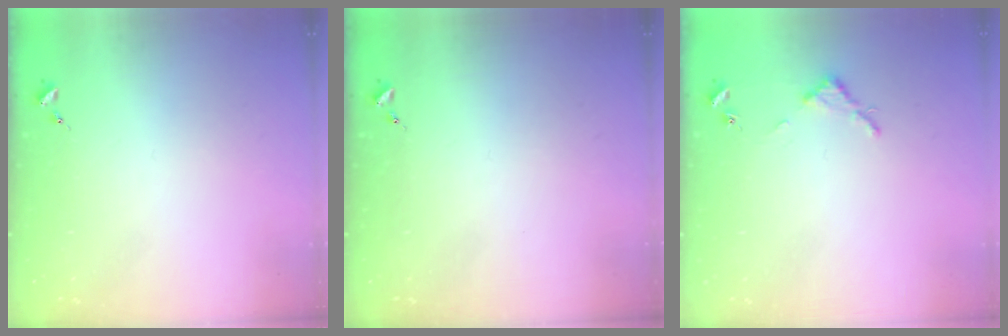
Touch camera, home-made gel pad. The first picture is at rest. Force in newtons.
{"total": 0.0}
{"total": 2.8, "press": 2.8, "slide": 0.3}